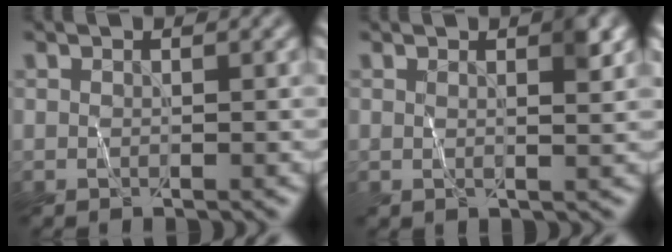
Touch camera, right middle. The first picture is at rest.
{"total": 1.7, "force": [0.8, 0.4, 1.4], "torque": [-0.014, 0.000, 0.013]}